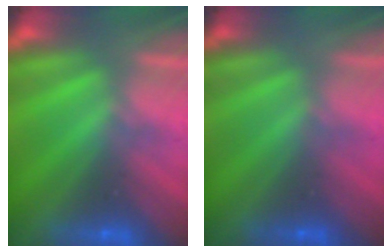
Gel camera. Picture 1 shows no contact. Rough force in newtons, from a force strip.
{"total": 2.6}